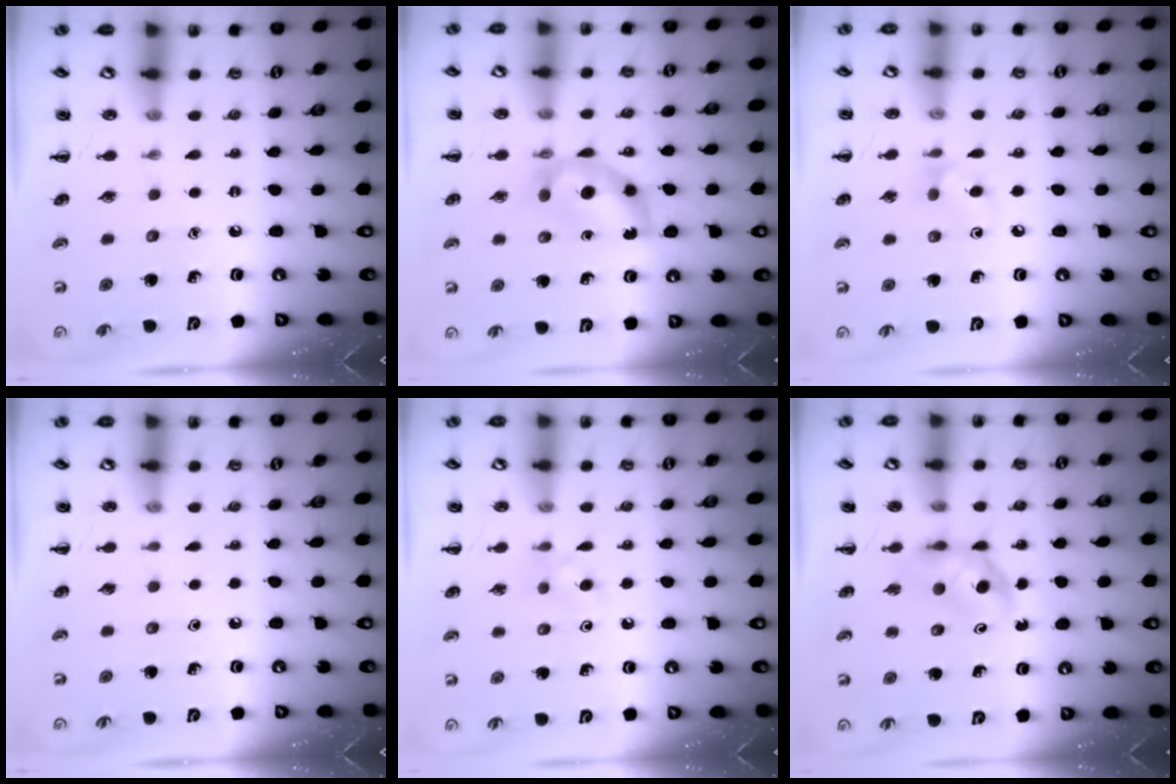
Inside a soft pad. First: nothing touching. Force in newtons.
{"total": 7.4, "press": 7.4, "slide": 0.8}
{"total": 6.3, "press": 6.1, "slide": 1.6}
{"total": 0.0}
{"total": 4.4, "press": 3.9, "slide": 2.0}
{"total": 4.1, "press": 4.0, "slide": 1.2}